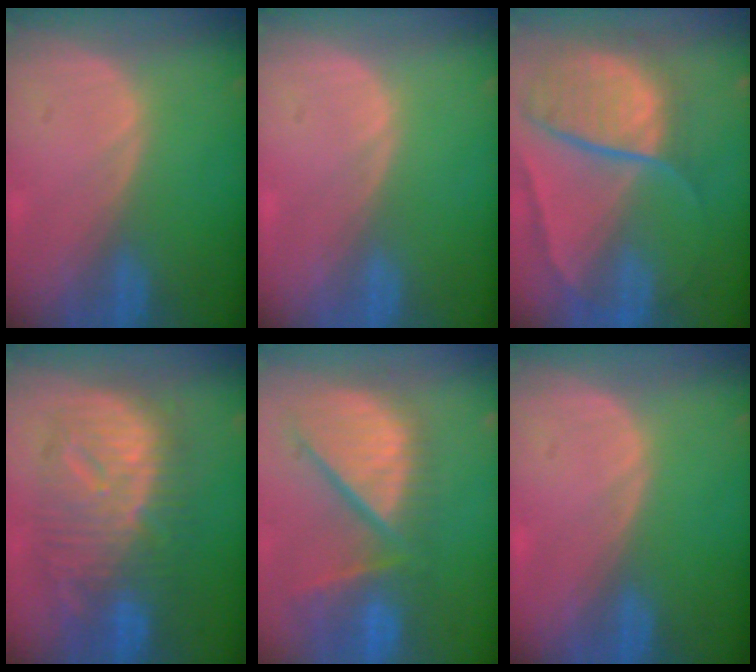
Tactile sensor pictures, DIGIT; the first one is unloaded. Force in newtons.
{"total": 0.0}
{"total": 10.6, "press": 8.8, "slide": 5.9}
{"total": 12.3, "press": 12.3, "slide": 1.1}
{"total": 12.6, "press": 10.7, "slide": 6.7}
{"total": 0.0}